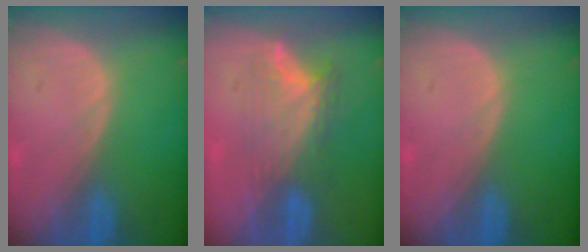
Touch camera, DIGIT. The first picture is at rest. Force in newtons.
{"total": 7.9, "press": 6.8, "slide": 4.1}
{"total": 0.0}